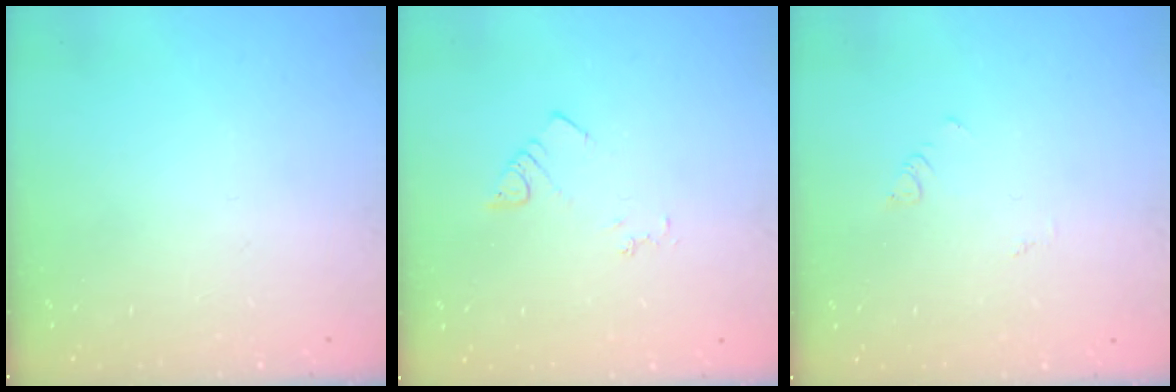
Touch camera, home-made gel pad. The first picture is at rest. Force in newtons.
{"total": 3.0, "press": 3.0, "slide": 0.4}
{"total": 1.9, "press": 1.9, "slide": 0.4}